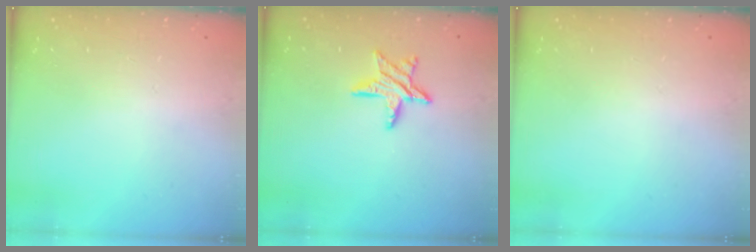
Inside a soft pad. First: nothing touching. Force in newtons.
{"total": 9.9, "press": 9.9, "slide": 0.9}
{"total": 0.0}